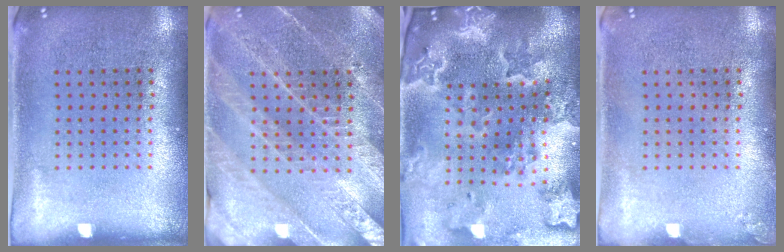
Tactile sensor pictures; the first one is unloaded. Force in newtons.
{"total": 3.5, "press": 3.3, "slide": 1.1}
{"total": 4.6, "press": 3.7, "slide": 2.8}
{"total": 0.6, "press": 0.6, "slide": 0.0}